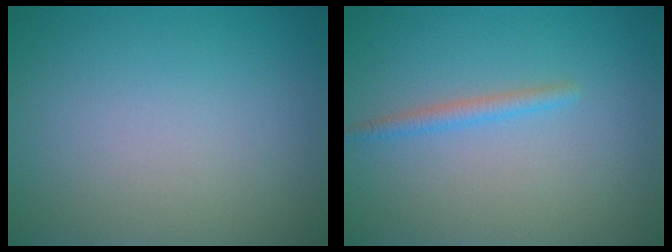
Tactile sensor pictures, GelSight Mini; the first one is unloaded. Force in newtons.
{"total": 1.4, "press": 1.4, "slide": 0.0}